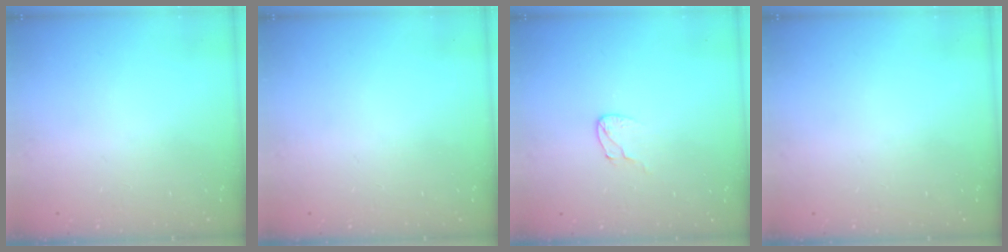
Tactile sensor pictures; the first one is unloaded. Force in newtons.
{"total": 0.0}
{"total": 5.0, "press": 5.0, "slide": 0.4}
{"total": 0.0}